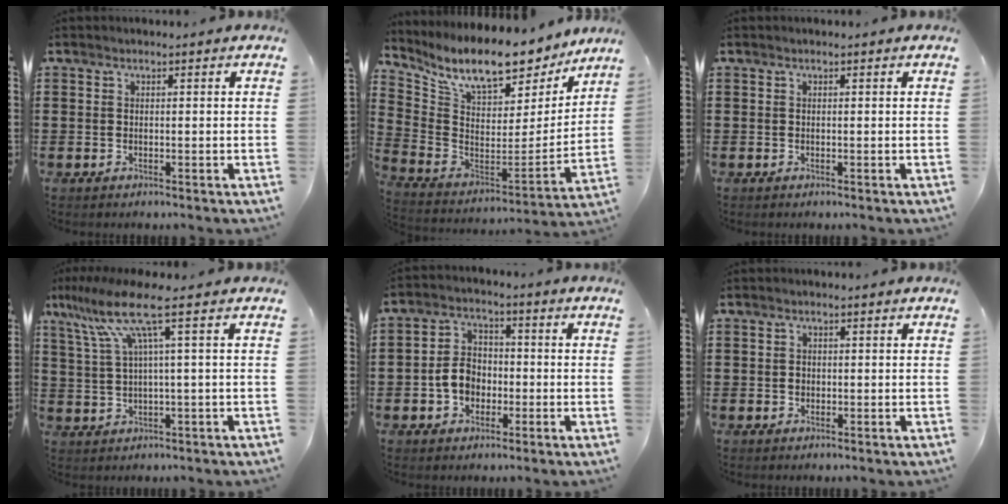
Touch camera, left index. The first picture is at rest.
{"total": 11.1, "force": [9.2, 2.9, 5.5], "torque": [-0.132, -0.071, 0.157]}
{"total": 0.0}
{"total": 9.4, "force": [3.5, 0.6, 8.8], "torque": [-0.206, -0.016, 0.048]}
{"total": 5.7, "force": [-1.5, 4.3, 3.4], "torque": [-0.081, 0.007, -0.033]}
{"total": 0.9, "force": [0.1, 0.7, 0.5], "torque": [-0.013, 0.004, 0.003]}